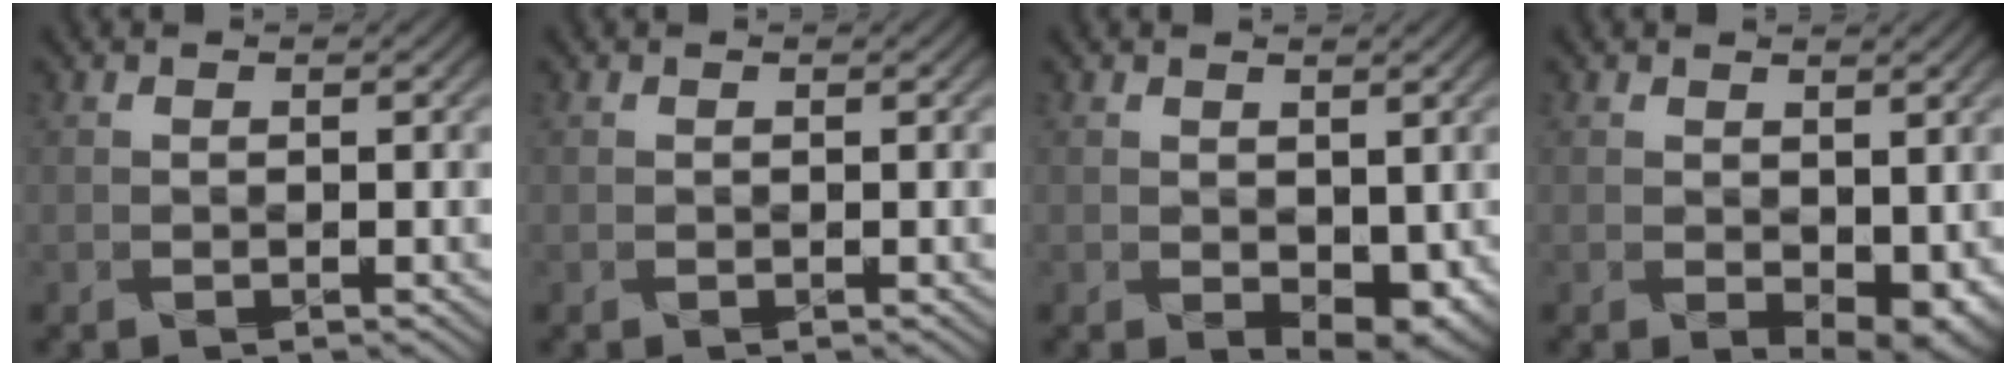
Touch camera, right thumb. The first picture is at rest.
{"total": 0.0}
{"total": 4.1, "force": [-0.4, 2.5, 3.2], "torque": [-0.052, -0.014, 0.010]}
{"total": 4.2, "force": [-0.4, 2.5, 3.4], "torque": [-0.055, -0.013, 0.013]}